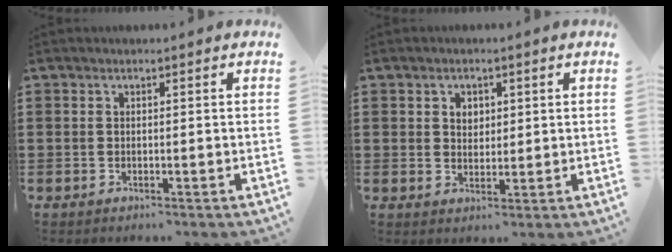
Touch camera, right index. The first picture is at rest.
{"total": 2.3, "force": [0.9, 1.8, 1.0], "torque": [-0.027, 0.010, 0.016]}